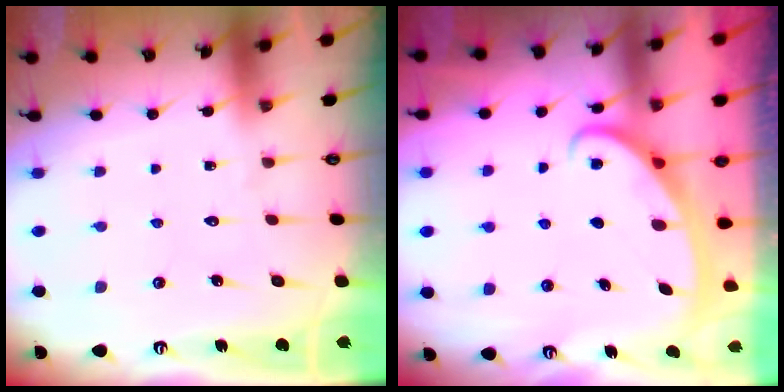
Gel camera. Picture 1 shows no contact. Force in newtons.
{"total": 2.6, "press": 2.6, "slide": 0.4}